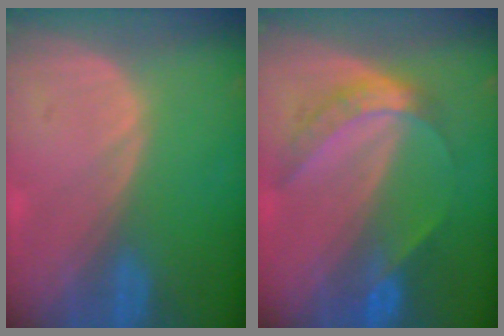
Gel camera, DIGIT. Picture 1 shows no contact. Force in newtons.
{"total": 6.1, "press": 5.2, "slide": 3.1}